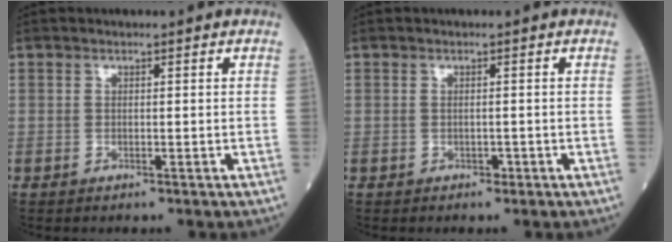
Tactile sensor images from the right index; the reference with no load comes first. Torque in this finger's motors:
{"motor_torque": [-0.19, -0.12, -0.03, 0.02]}